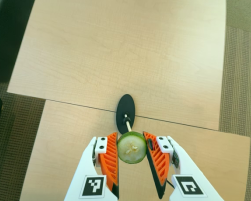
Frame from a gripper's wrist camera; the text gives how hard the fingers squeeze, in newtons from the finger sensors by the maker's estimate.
{"total": 11.7, "left": 12.9, "right": 10.5}